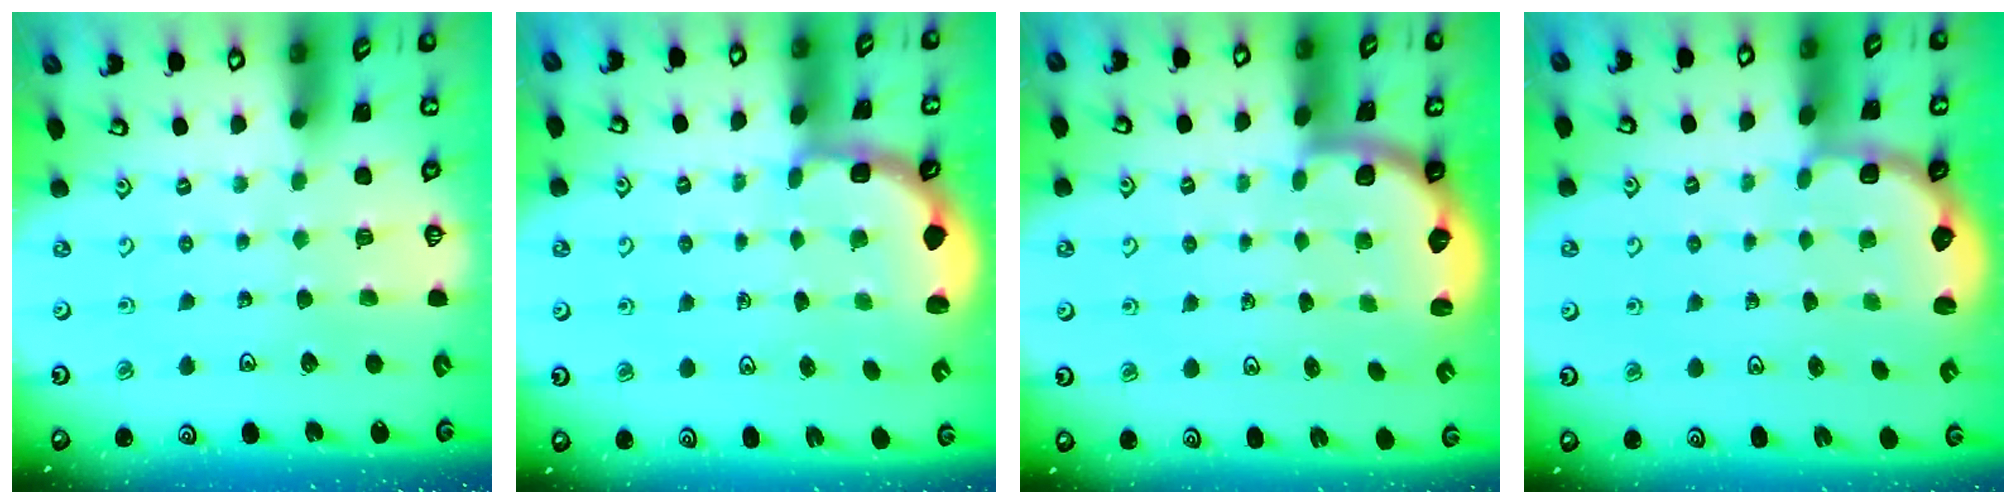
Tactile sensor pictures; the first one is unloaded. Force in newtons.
{"total": 2.5, "press": 2.3, "slide": 1.1}
{"total": 2.3, "press": 2.0, "slide": 1.3}
{"total": 2.8, "press": 2.1, "slide": 1.8}